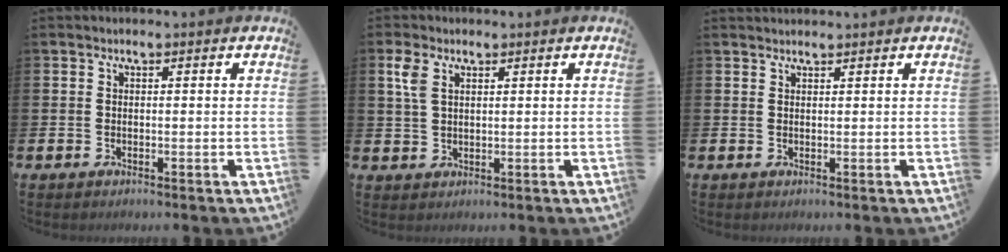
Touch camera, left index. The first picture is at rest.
{"total": 3.6, "force": [2.1, 1.9, 2.1], "torque": [-0.028, -0.001, 0.034]}
{"total": 1.0, "force": [1.0, 0.0, 0.0], "torque": [0.013, -0.006, 0.016]}